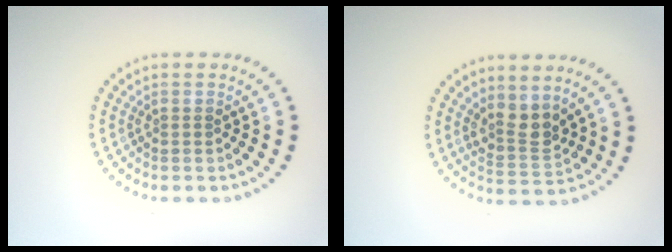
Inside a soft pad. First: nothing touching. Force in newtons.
{"total": 2.6, "press": 2.0, "slide": 1.6}